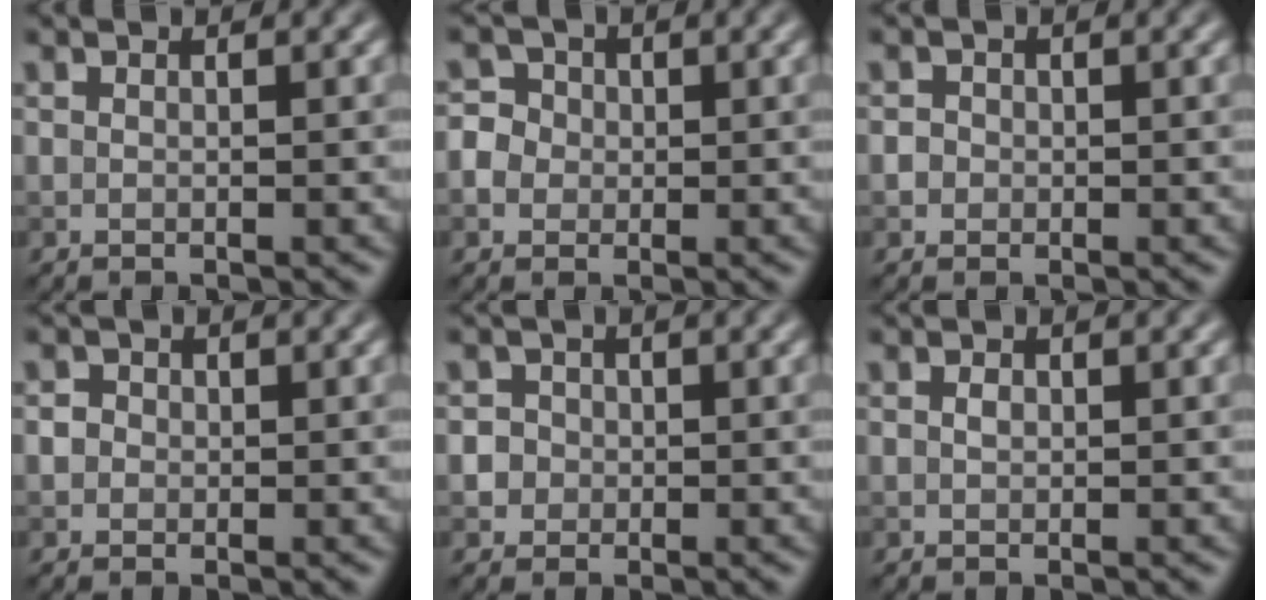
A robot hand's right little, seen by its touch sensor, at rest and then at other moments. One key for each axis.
{"total": 3.8, "fx": 0.2, "fy": 3.5, "fz": 1.4, "tx": -0.004, "ty": 0.027, "tz": -0.015}
{"total": 1.3, "fx": 0.1, "fy": 1.2, "fz": 0.4, "tx": 0.004, "ty": 0.003, "tz": -0.003}
{"total": 2.1, "fx": 0.5, "fy": 1.8, "fz": 0.8, "tx": 0.003, "ty": 0.012, "tz": -0.004}
{"total": 3.1, "fx": 0.3, "fy": 2.9, "fz": 1.1, "tx": 0.001, "ty": 0.021, "tz": -0.009}
{"total": 0.7, "fx": 0.1, "fy": 0.5, "fz": 0.4, "tx": -0.009, "ty": 0.001, "tz": 0.002}